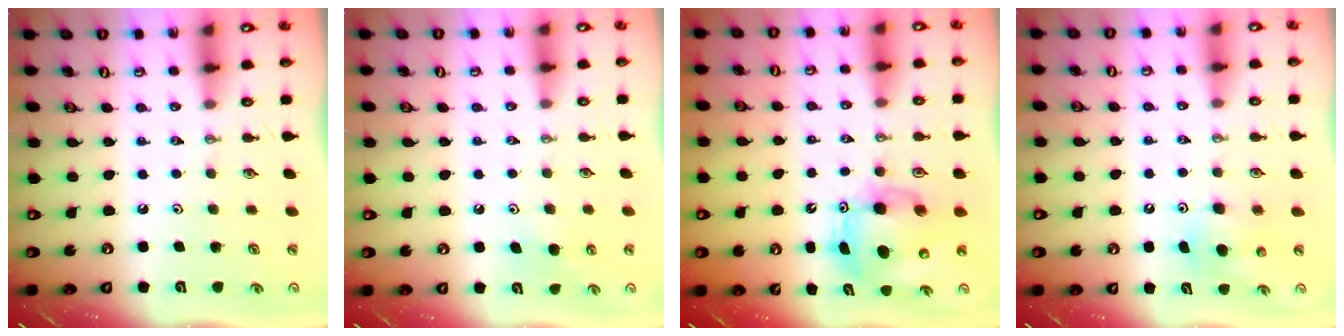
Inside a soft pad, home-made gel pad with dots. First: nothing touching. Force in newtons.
{"total": 6.7, "press": 6.7, "slide": 0.5}
{"total": 9.0, "press": 8.9, "slide": 1.5}
{"total": 6.3, "press": 6.2, "slide": 1.2}